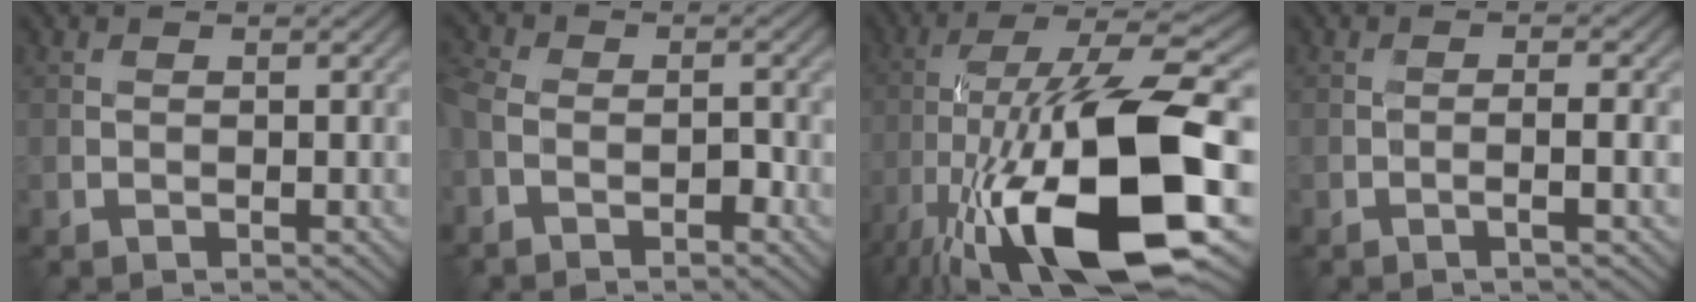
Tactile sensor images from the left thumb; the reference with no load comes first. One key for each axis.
{"total": 5.2, "fx": -2.5, "fy": 3.0, "fz": 3.5, "tx": -0.060, "ty": 0.001, "tz": -0.044}
{"total": 19.9, "fx": -7.6, "fy": 6.0, "fz": 17.4, "tx": -0.312, "ty": 0.003, "tz": -0.135}
{"total": 2.0, "fx": -0.7, "fy": 0.2, "fz": 1.9, "tx": -0.027, "ty": 0.010, "tz": -0.023}